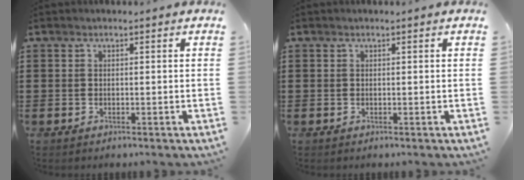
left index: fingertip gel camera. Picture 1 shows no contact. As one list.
[{"total": 0.0}]